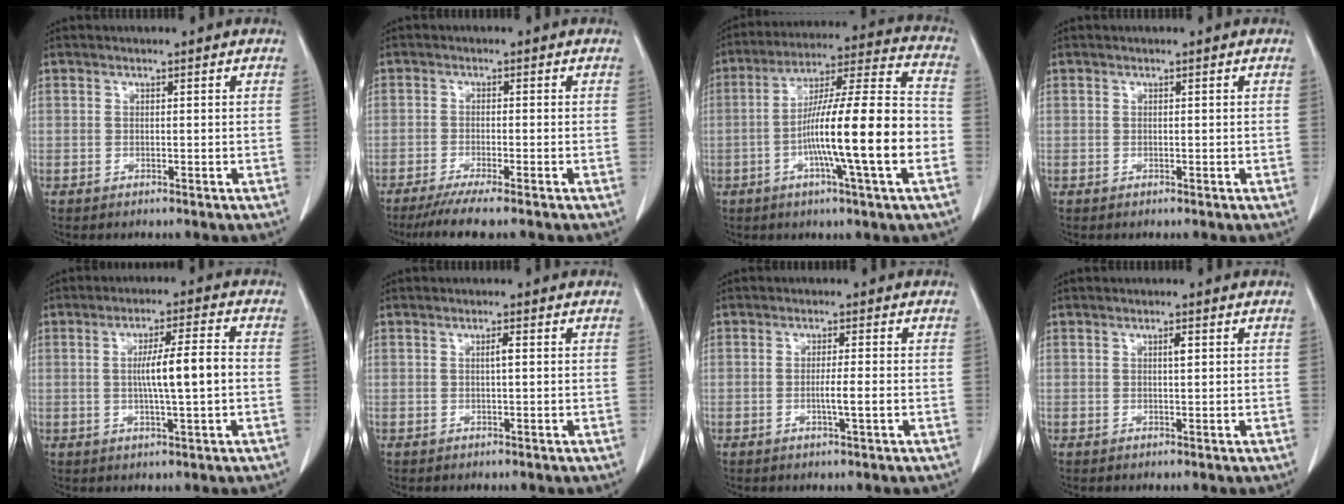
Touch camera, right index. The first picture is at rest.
{"total": 6.2, "force": [-4.9, -0.4, 3.7], "torque": [-0.054, -0.015, -0.080]}
{"total": 18.4, "force": [-4.4, 0.3, 17.9], "torque": [-0.293, 0.007, -0.075]}
{"total": 0.0}
{"total": 7.4, "force": [-0.3, 0.2, 7.4], "torque": [-0.126, 0.004, -0.005]}
{"total": 1.1, "force": [0.2, 0.0, 1.1], "torque": [-0.020, 0.002, 0.002]}
{"total": 2.8, "force": [-0.7, -0.2, 2.7], "torque": [-0.050, -0.004, -0.012]}
{"total": 1.1, "force": [0.3, 0.2, 1.0], "torque": [-0.019, 0.002, 0.005]}